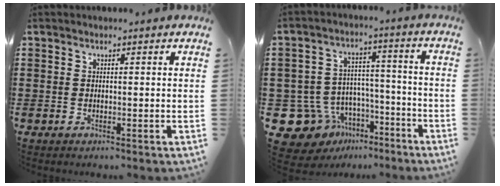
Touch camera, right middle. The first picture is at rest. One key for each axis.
{"total": 10.2, "fx": -6.9, "fy": 7.3, "fz": 1.9, "tx": -0.081, "ty": 0.021, "tz": -0.128}